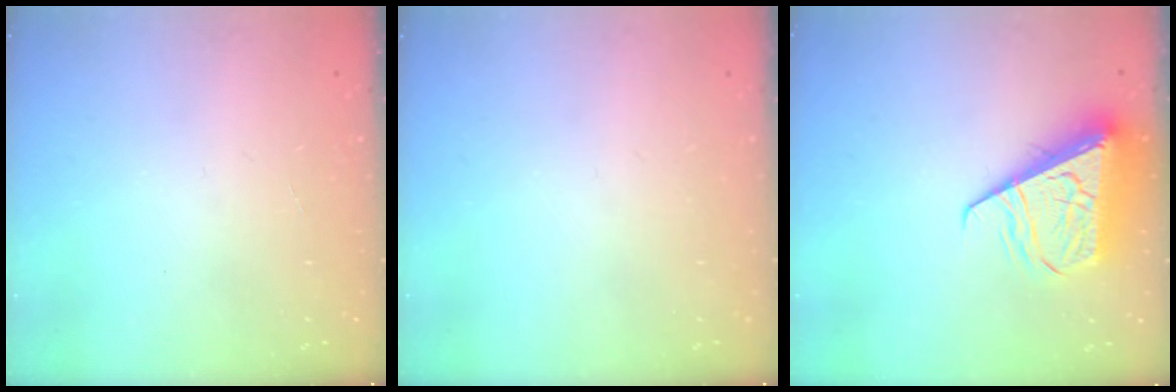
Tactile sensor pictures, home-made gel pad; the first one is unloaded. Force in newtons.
{"total": 0.0}
{"total": 12.1, "press": 11.9, "slide": 1.7}